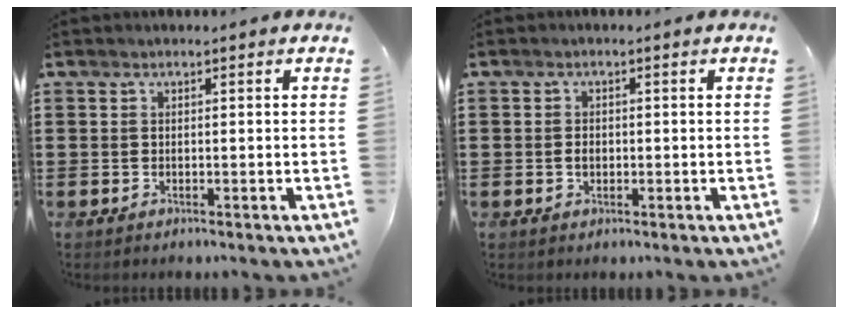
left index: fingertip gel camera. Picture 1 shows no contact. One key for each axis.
{"total": 1.5, "fx": -0.1, "fy": 0.9, "fz": 1.1, "tx": -0.025, "ty": 0.004, "tz": -0.003}